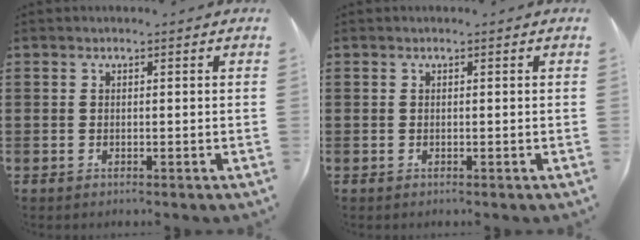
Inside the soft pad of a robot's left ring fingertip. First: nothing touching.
{"total": 0.0}